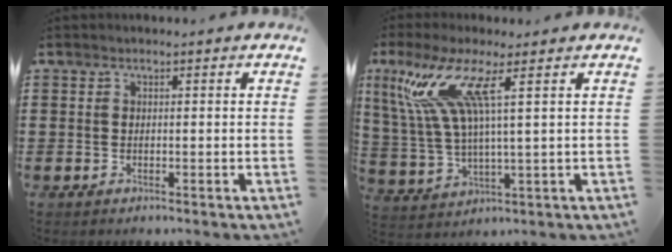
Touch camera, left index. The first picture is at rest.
{"total": 10.9, "force": [5.3, 1.4, 9.4], "torque": [-0.227, -0.015, 0.084]}